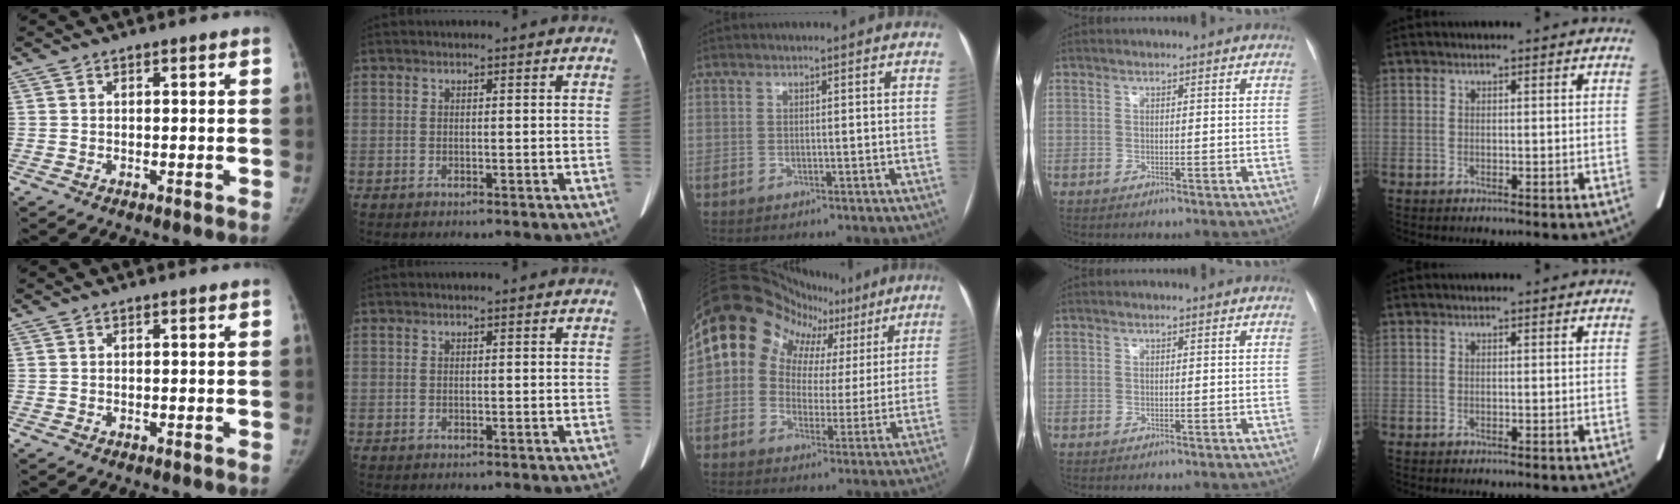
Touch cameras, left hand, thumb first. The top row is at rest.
{"middle": {"total": 15.9, "force": [7.4, 12.4, 6.4], "torque": [-0.092, 0.068, 0.101]}}